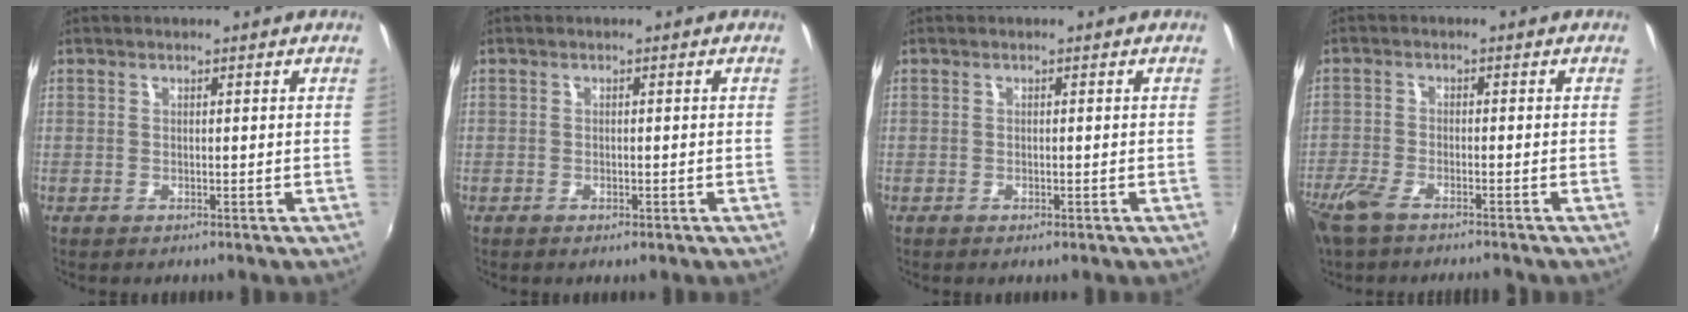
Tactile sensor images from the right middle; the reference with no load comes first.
{"total": 0.5, "force": [-0.4, 0.2, 0.4], "torque": [-0.005, -0.001, -0.005]}
{"total": 0.0}
{"total": 6.7, "force": [-5.3, 1.9, 3.7], "torque": [-0.099, -0.021, -0.105]}